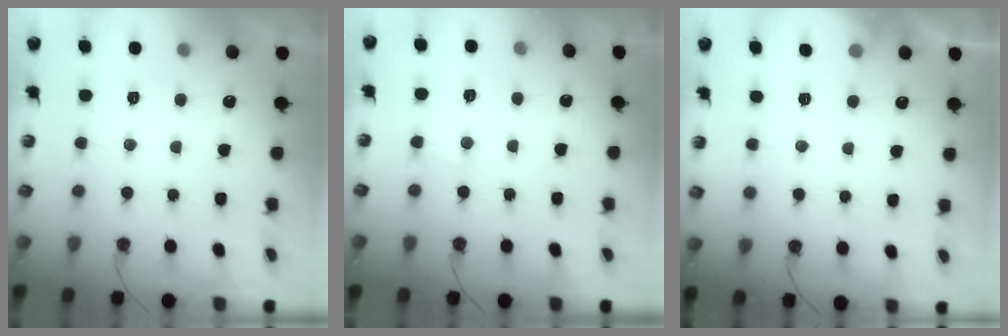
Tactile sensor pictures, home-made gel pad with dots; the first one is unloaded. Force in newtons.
{"total": 4.9, "press": 4.8, "slide": 0.6}
{"total": 5.0, "press": 5.0, "slide": 0.7}